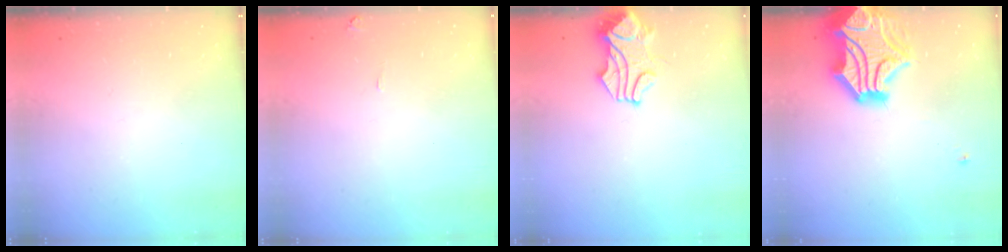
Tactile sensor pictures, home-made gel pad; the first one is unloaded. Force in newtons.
{"total": 2.6, "press": 2.5, "slide": 0.5}
{"total": 1.8, "press": 1.7, "slide": 0.7}
{"total": 9.1, "press": 8.7, "slide": 2.6}